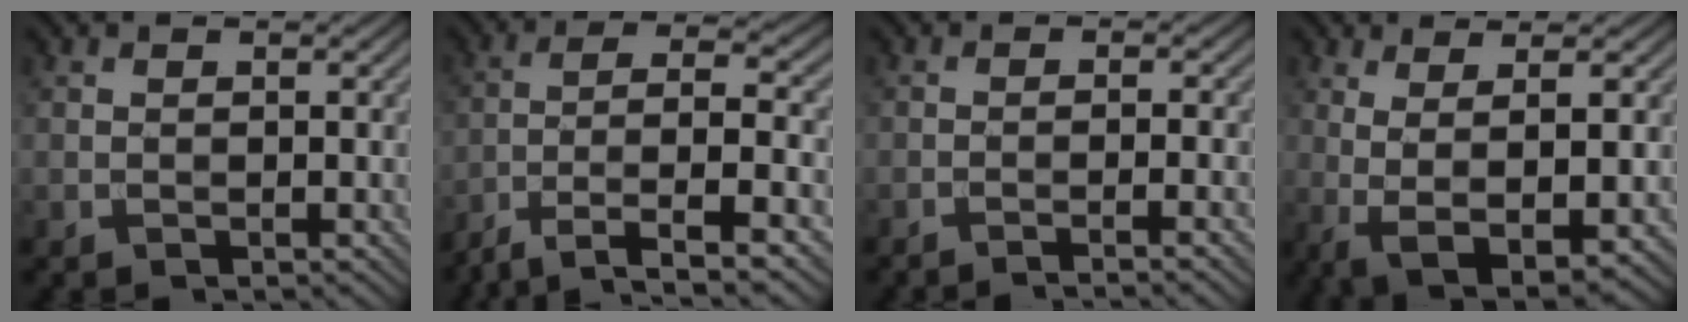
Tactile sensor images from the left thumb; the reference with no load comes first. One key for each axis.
{"total": 9.3, "fx": -5.6, "fy": 2.4, "fz": 7.0, "tx": -0.126, "ty": -0.002, "tz": -0.102}
{"total": 3.7, "fx": -2.0, "fy": 0.3, "fz": 3.1, "tx": -0.046, "ty": 0.012, "tz": -0.047}
{"total": 6.1, "fx": 0.2, "fy": 1.3, "fz": 5.9, "tx": -0.118, "ty": -0.008, "tz": 0.013}